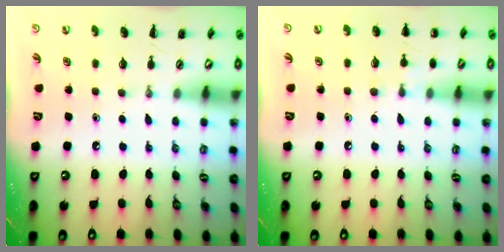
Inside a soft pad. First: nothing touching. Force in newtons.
{"total": 5.9, "press": 5.7, "slide": 1.7}